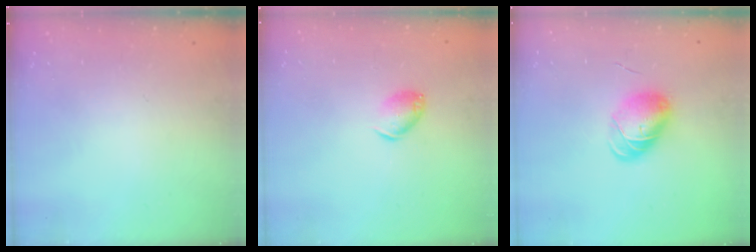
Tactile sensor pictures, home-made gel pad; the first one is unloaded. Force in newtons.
{"total": 7.2, "press": 7.2, "slide": 1.0}
{"total": 7.5, "press": 7.5, "slide": 0.5}